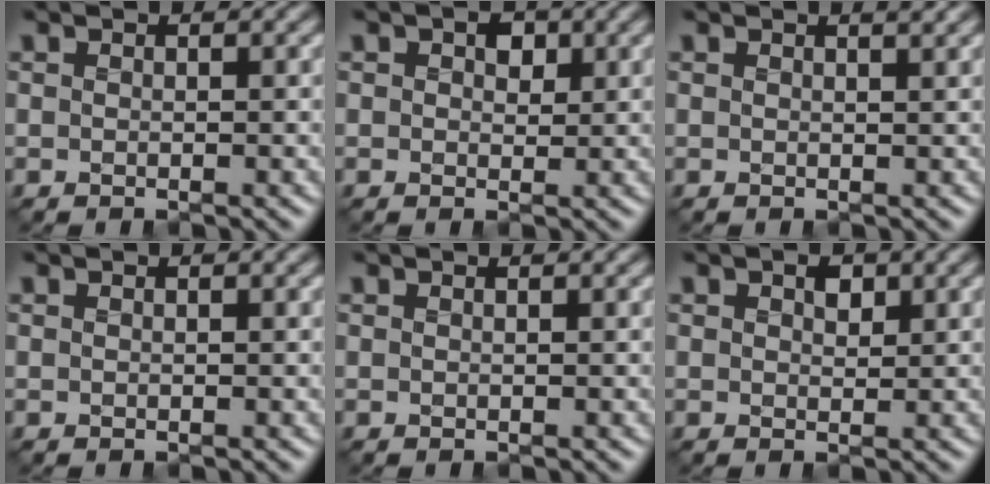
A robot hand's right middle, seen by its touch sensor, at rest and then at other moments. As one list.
[{"total": 2.5, "force": [1.0, 1.6, 1.6], "torque": [-0.024, 0.002, 0.005]}, {"total": 0.9, "force": [0.7, -0.1, 0.5], "torque": [-0.006, 0.002, 0.009]}, {"total": 0.0}, {"total": 0.0}, {"total": 1.4, "force": [0.6, 0.8, 0.9], "torque": [-0.016, -0.001, 0.008]}]